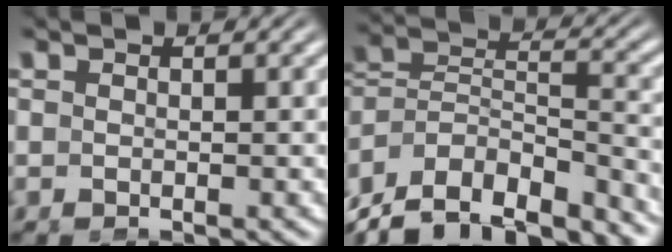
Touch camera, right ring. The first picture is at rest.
{"total": 13.1, "force": [-8.0, 8.4, 6.0], "torque": [-0.139, -0.057, -0.116]}